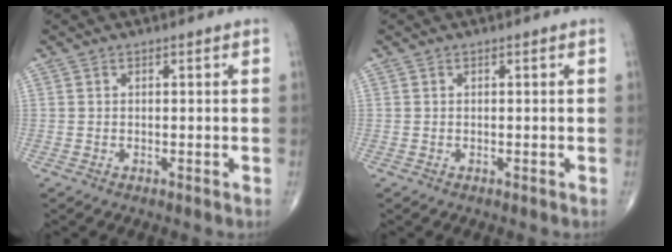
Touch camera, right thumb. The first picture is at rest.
{"total": 0.0}